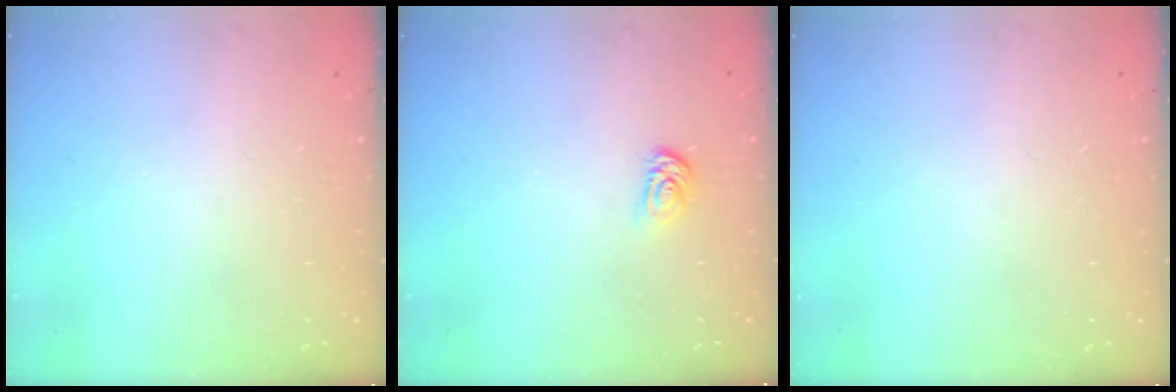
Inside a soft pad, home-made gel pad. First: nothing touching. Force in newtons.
{"total": 3.4, "press": 3.3, "slide": 0.6}
{"total": 0.0}